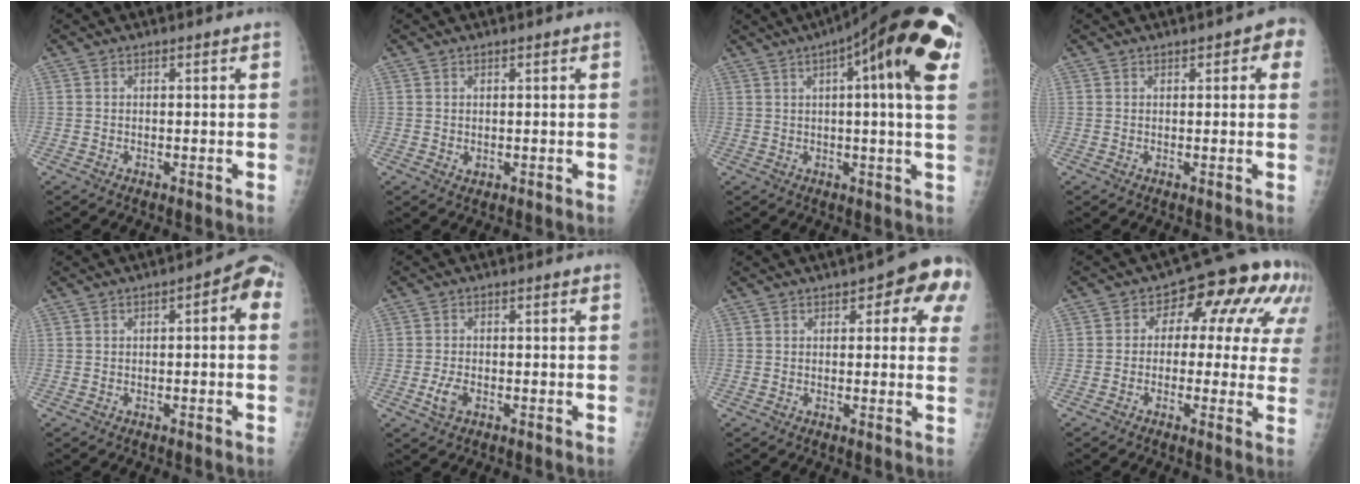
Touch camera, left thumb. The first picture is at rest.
{"total": 1.1, "force": [0.0, 0.8, 0.7], "torque": [-0.007, -0.001, 0.004]}
{"total": 19.9, "force": [7.8, 3.7, 17.9], "torque": [-0.250, 0.009, 0.098]}
{"total": 4.7, "force": [1.8, 1.9, 3.9], "torque": [-0.025, 0.001, 0.012]}
{"total": 5.7, "force": [0.8, 2.3, 5.1], "torque": [-0.049, 0.025, -0.001]}
{"total": 3.0, "force": [-1.1, 1.7, 2.2], "torque": [-0.047, 0.006, -0.020]}
{"total": 11.1, "force": [4.6, 4.3, 9.1], "torque": [-0.065, -0.004, 0.042]}
{"total": 14.9, "force": [3.6, 8.6, 11.6], "torque": [-0.087, 0.030, 0.032]}